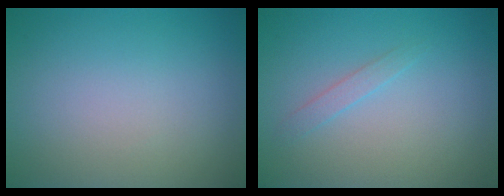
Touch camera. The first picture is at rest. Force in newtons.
{"total": 1.0, "press": 1.0, "slide": 0.0}